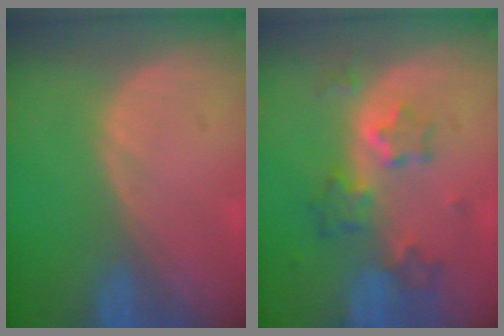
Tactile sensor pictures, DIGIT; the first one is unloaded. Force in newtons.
{"total": 6.6, "press": 6.0, "slide": 2.7}